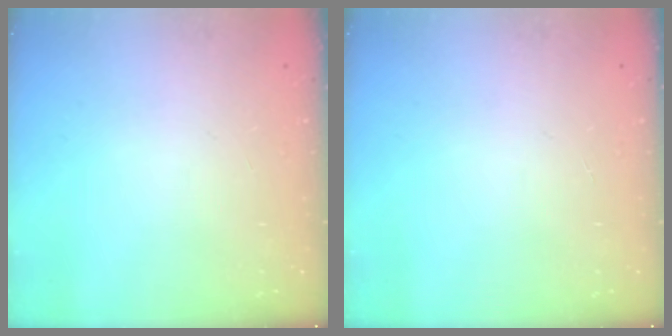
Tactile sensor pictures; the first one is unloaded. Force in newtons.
{"total": 0.0}